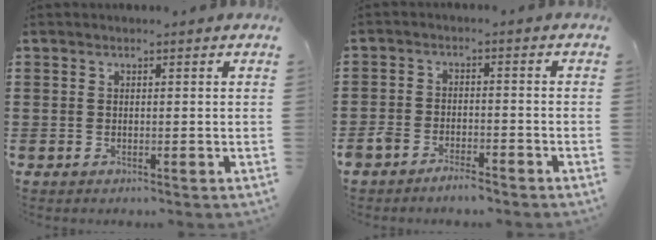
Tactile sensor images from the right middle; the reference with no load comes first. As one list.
[{"total": 3.3, "force": [-3.1, 0.9, 0.8], "torque": [-0.024, 0.004, -0.063]}]